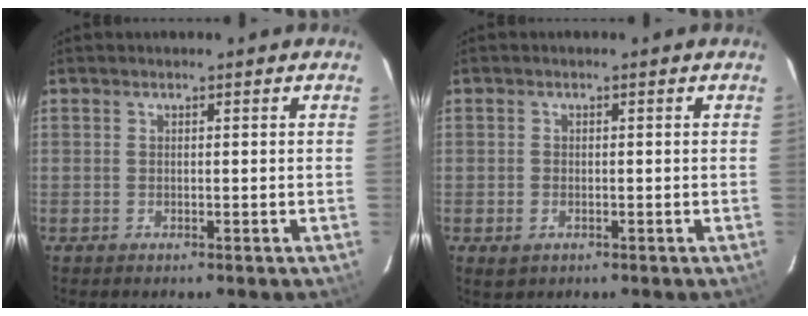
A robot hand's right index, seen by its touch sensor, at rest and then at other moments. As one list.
[{"total": 2.2, "force": [-0.9, 1.6, 1.1], "torque": [-0.020, -0.004, -0.014]}]